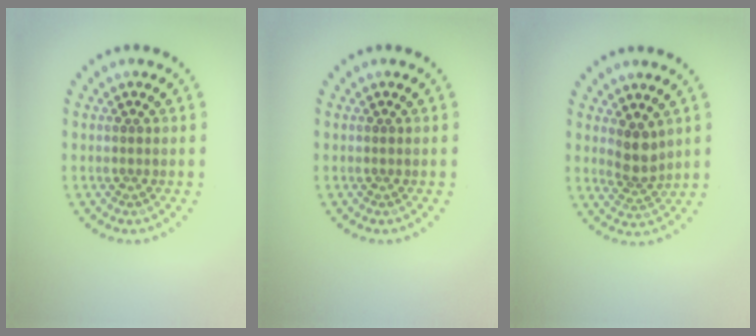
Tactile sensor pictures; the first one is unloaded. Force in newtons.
{"total": 0.0}
{"total": 2.6, "press": 2.2, "slide": 1.5}